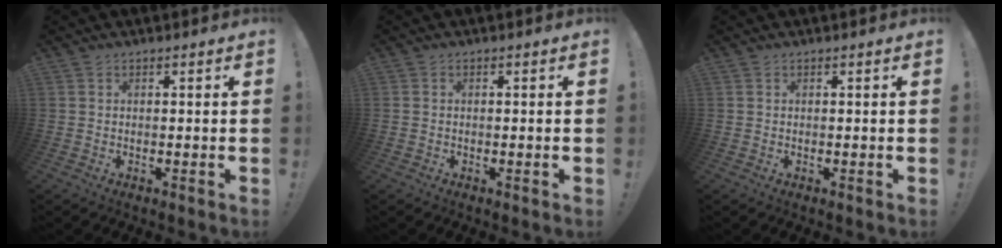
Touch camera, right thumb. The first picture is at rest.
{"total": 0.5, "force": [-0.4, 0.3, 0.2], "torque": [-0.002, 0.001, -0.007]}
{"total": 0.0}